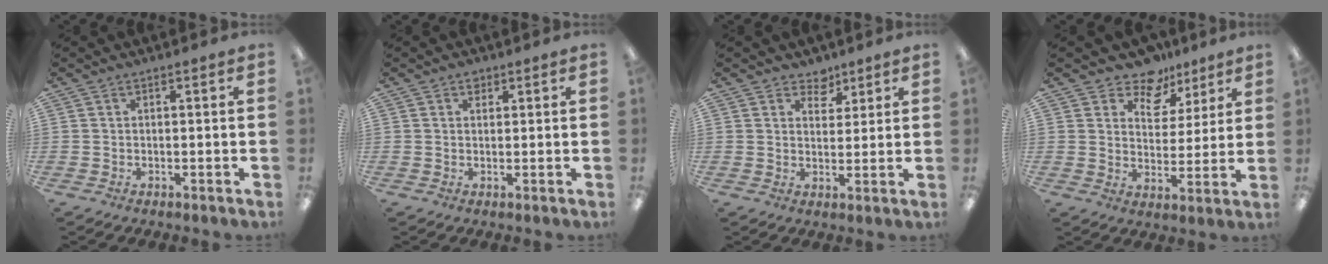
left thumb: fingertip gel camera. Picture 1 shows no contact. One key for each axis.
{"total": 1.4, "fx": 0.9, "fy": 1.0, "fz": 0.4, "tx": 0.007, "ty": -0.007, "tz": 0.014}
{"total": 4.6, "fx": 3.6, "fy": 2.7, "fz": 0.7, "tx": -0.004, "ty": -0.022, "tz": 0.062}
{"total": 10.0, "fx": 7.9, "fy": 5.5, "fz": 2.4, "tx": -0.047, "ty": -0.056, "tz": 0.148}